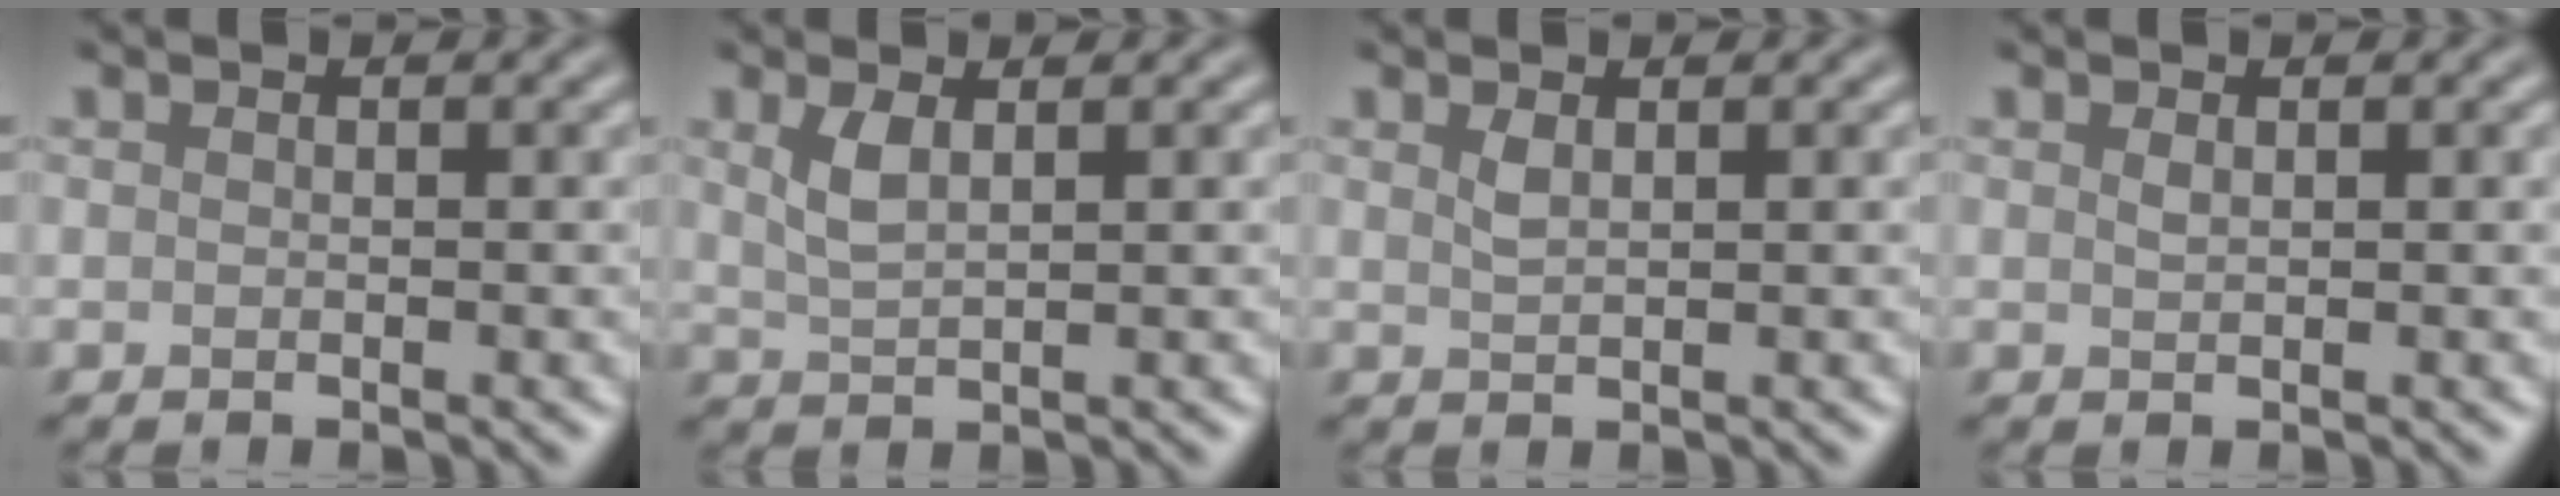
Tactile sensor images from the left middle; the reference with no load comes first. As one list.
[{"total": 2.2, "force": [1.0, 0.8, 1.8], "torque": [-0.043, -0.001, 0.025]}, {"total": 1.1, "force": [0.7, 0.3, 0.8], "torque": [-0.021, 0.000, 0.015]}, {"total": 0.6, "force": [0.4, 0.2, 0.4], "torque": [-0.011, 0.000, 0.009]}]